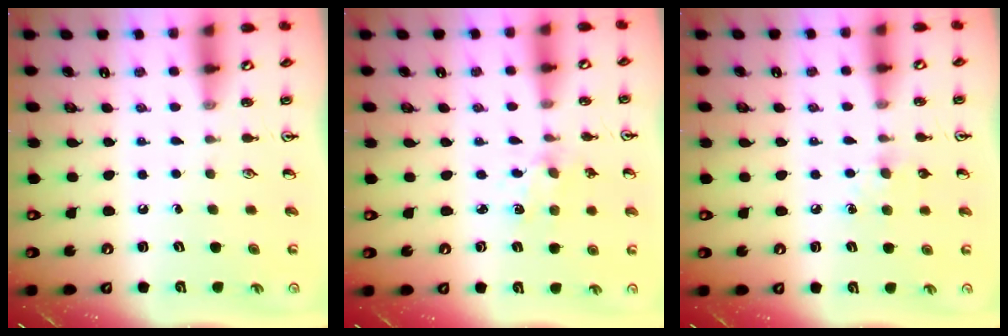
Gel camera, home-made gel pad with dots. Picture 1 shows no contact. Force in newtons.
{"total": 1.8, "press": 1.8, "slide": 0.4}
{"total": 7.5, "press": 7.4, "slide": 0.9}